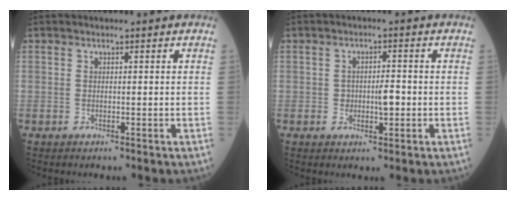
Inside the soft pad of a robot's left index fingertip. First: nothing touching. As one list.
[{"total": 3.1, "force": [-0.5, 1.5, 2.7], "torque": [-0.040, 0.007, -0.005]}]